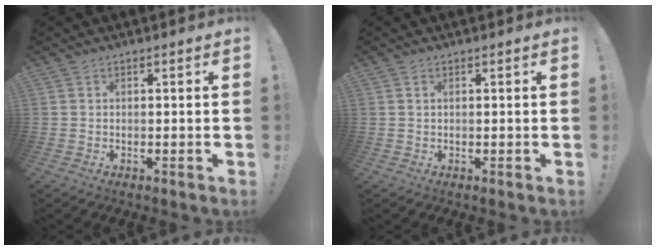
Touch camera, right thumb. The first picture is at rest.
{"total": 0.5, "force": [0.1, 0.1, 0.5], "torque": [-0.011, 0.002, 0.002]}